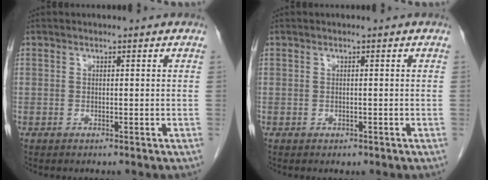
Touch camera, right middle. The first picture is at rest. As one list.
[{"total": 0.6, "force": [-0.3, 0.5, 0.2], "torque": [-0.006, 0.001, -0.002]}]